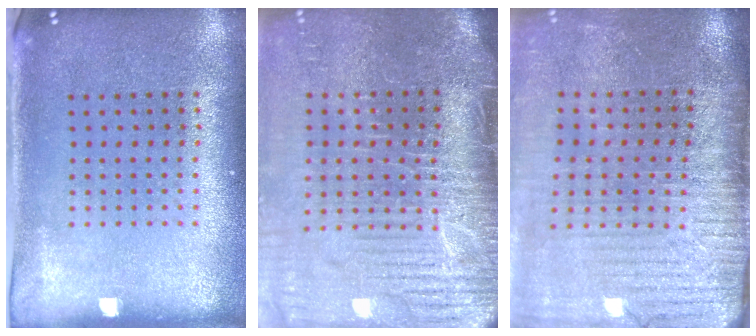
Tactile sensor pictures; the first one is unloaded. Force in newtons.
{"total": 5.0, "press": 4.3, "slide": 2.6}
{"total": 3.9, "press": 3.4, "slide": 2.0}